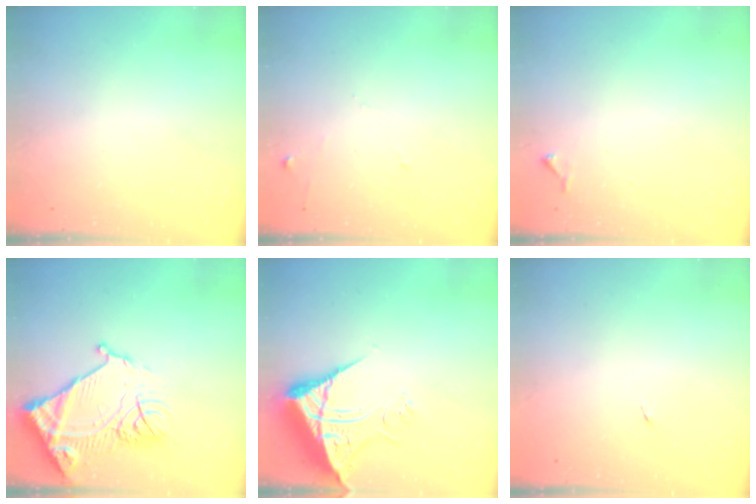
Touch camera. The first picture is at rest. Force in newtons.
{"total": 5.9, "press": 5.8, "slide": 0.7}
{"total": 4.4, "press": 4.4, "slide": 0.7}
{"total": 16.3, "press": 16.2, "slide": 1.7}
{"total": 10.6, "press": 10.5, "slide": 1.1}
{"total": 3.8, "press": 3.7, "slide": 0.8}